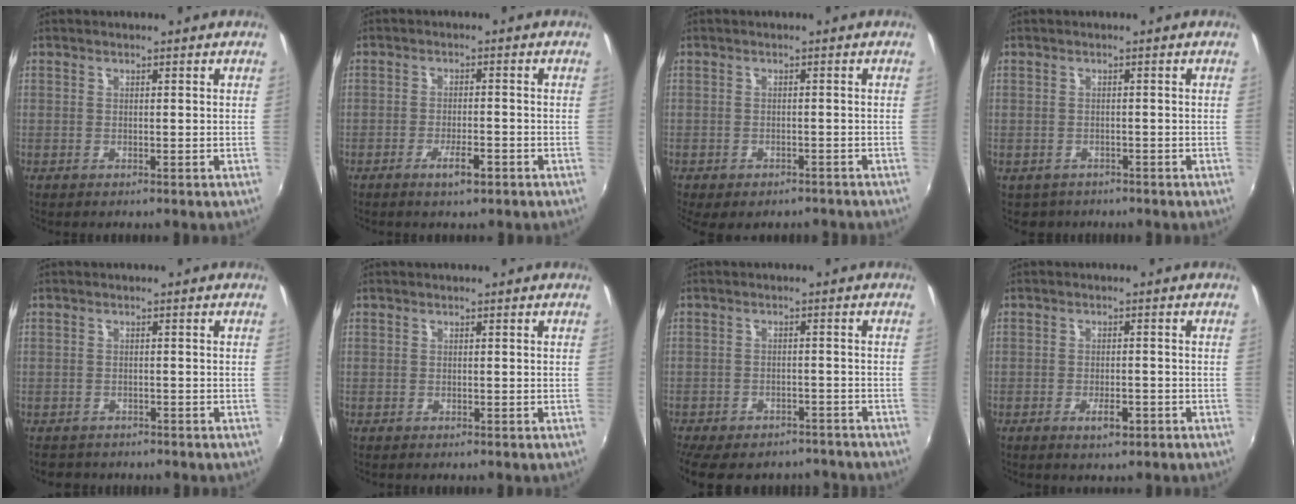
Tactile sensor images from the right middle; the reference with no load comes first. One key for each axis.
{"total": 3.8, "fx": -2.4, "fy": 0.9, "fz": 2.8, "tx": -0.058, "ty": -0.006, "tz": -0.041}
{"total": 7.0, "fx": -5.4, "fy": 3.0, "fz": 3.3, "tx": -0.070, "ty": -0.028, "tz": -0.070}
{"total": 2.3, "fx": -1.5, "fy": 1.8, "fz": 0.3, "tx": -0.014, "ty": -0.006, "tz": -0.020}
{"total": 3.2, "fx": -2.5, "fy": 1.8, "fz": 0.6, "tx": -0.021, "ty": -0.009, "tz": -0.042}
{"total": 0.0}
{"total": 15.6, "fx": -12.9, "fy": 6.2, "fz": 6.1, "tx": -0.139, "ty": -0.014, "tz": -0.173}
{"total": 3.3, "fx": -1.8, "fy": 1.3, "fz": 2.4, "tx": -0.049, "ty": -0.006, "tz": -0.029}